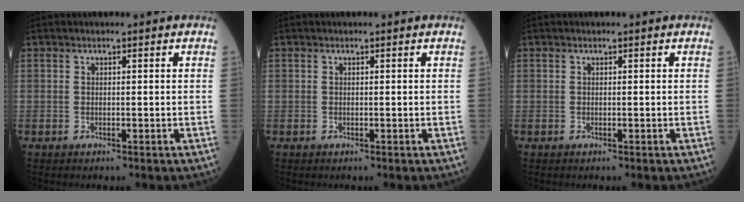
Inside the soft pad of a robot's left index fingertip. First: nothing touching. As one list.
[{"total": 0.0}, {"total": 0.0}]